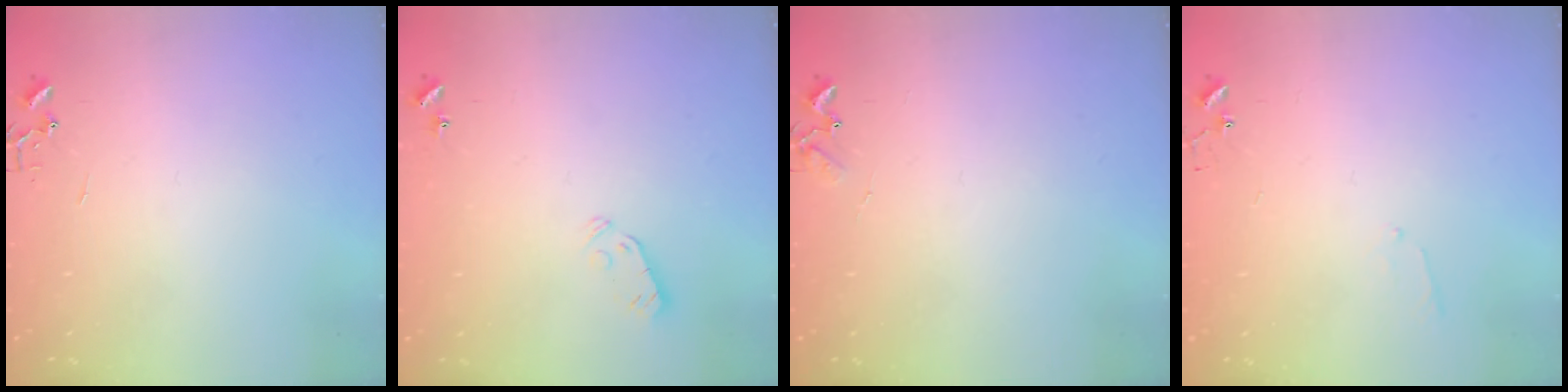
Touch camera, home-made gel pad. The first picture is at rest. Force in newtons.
{"total": 3.5, "press": 3.5, "slide": 0.4}
{"total": 4.5, "press": 4.5, "slide": 0.5}
{"total": 5.1, "press": 5.1, "slide": 0.5}